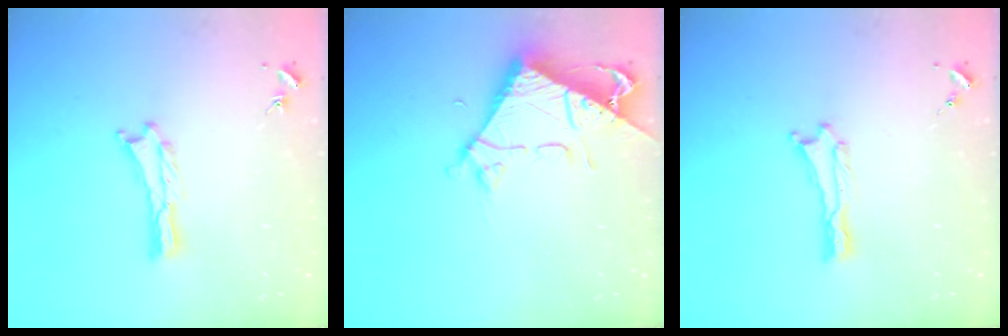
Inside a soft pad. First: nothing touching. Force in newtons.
{"total": 7.3, "press": 7.3, "slide": 0.6}
{"total": 0.0}